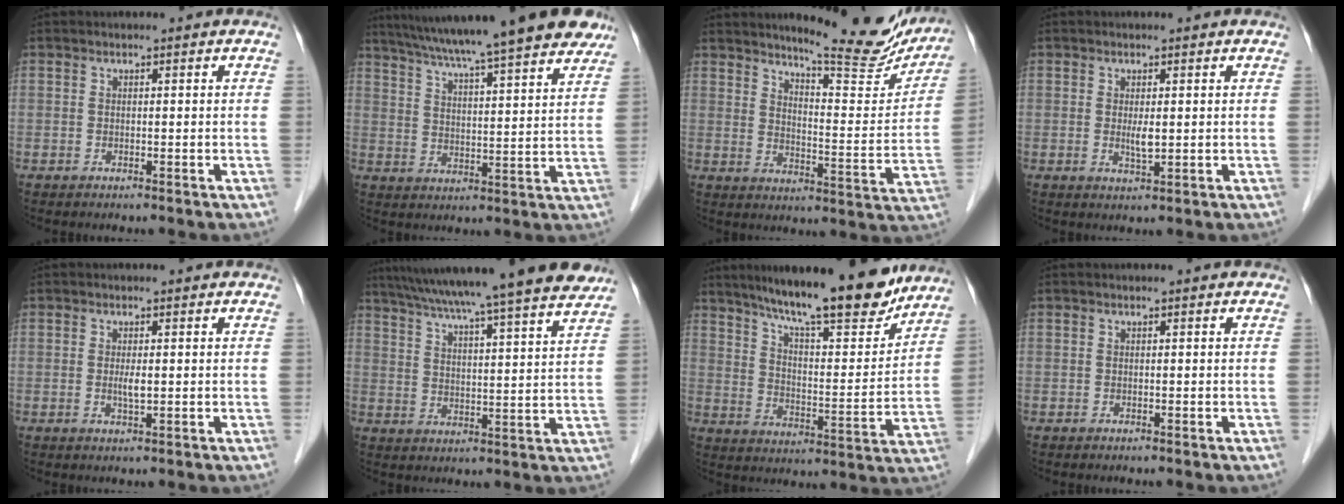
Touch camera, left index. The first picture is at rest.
{"total": 24.1, "force": [20.0, 1.8, 13.4], "torque": [-0.216, 0.015, 0.274]}
{"total": 17.1, "force": [15.2, 2.6, 7.4], "torque": [-0.094, -0.056, 0.189]}
{"total": 2.0, "force": [0.1, 0.4, 1.9], "torque": [-0.039, -0.008, 0.005]}
{"total": 1.7, "force": [-0.1, 0.3, 1.6], "torque": [-0.035, -0.006, 0.000]}
{"total": 24.7, "force": [21.4, 0.1, 12.2], "torque": [-0.204, -0.006, 0.295]}
{"total": 18.7, "force": [15.8, 2.5, 9.7], "torque": [-0.155, -0.010, 0.237]}
{"total": 0.0}